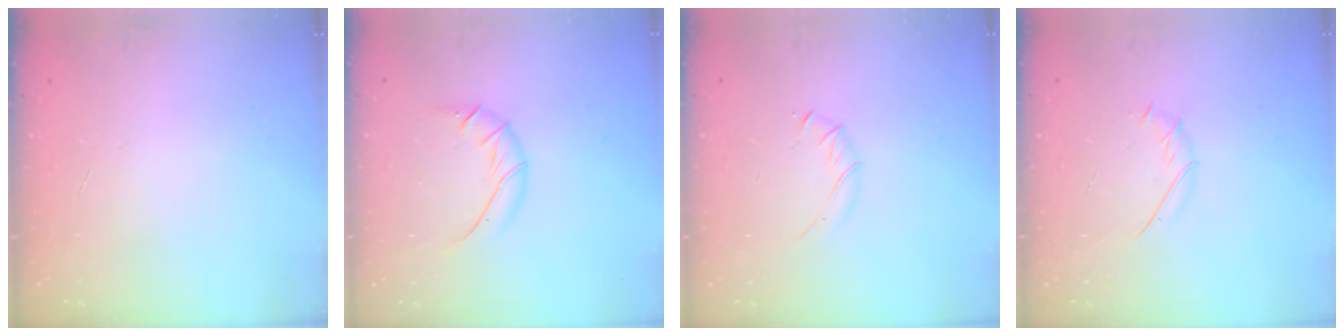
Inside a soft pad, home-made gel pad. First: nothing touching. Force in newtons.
{"total": 8.6, "press": 8.6, "slide": 0.7}
{"total": 3.2, "press": 3.1, "slide": 0.7}
{"total": 2.7, "press": 2.6, "slide": 0.8}